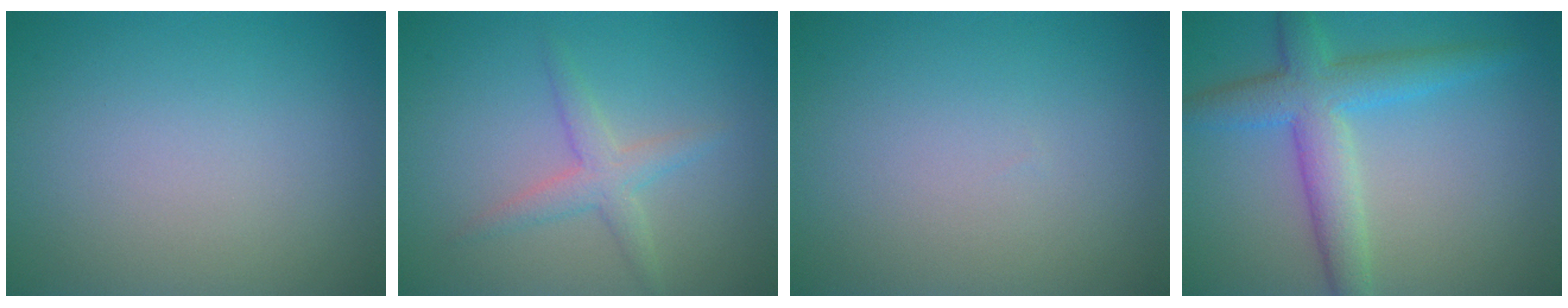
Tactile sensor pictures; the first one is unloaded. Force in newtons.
{"total": 2.3, "press": 2.3, "slide": 0.1}
{"total": 0.0}
{"total": 5.3, "press": 5.3, "slide": 0.1}